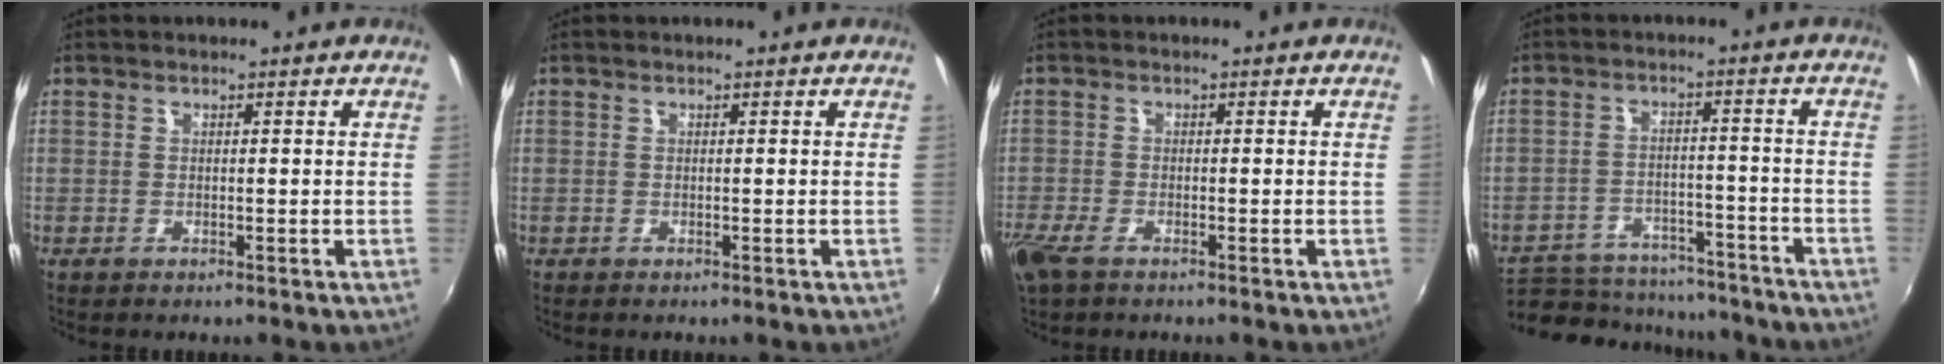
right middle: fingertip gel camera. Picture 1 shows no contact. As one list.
[{"total": 0.0}, {"total": 4.6, "force": [-3.1, 1.6, 3.0], "torque": [-0.078, -0.015, -0.060]}, {"total": 21.4, "force": [-17.4, 9.0, 8.5], "torque": [-0.191, 0.000, -0.228]}]